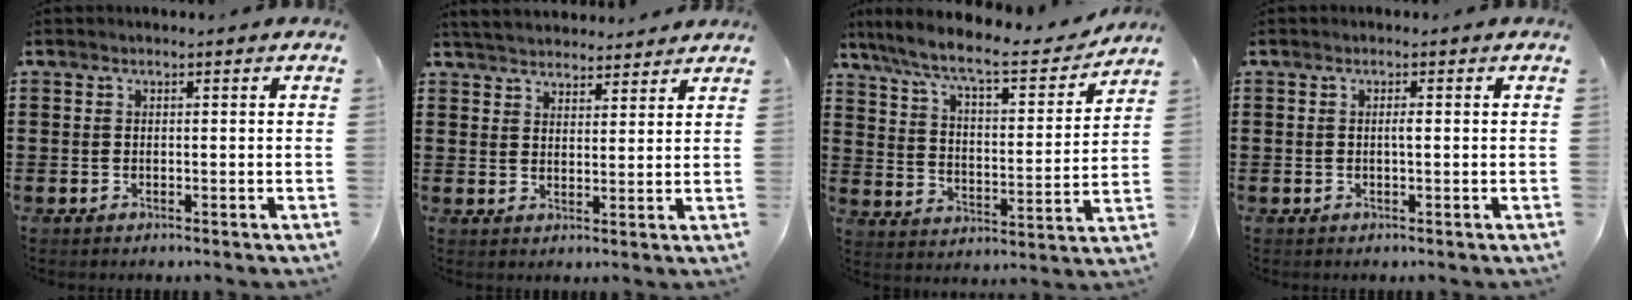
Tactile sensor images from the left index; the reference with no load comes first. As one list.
[{"total": 3.7, "force": [3.6, 0.6, 0.0], "torque": [-0.014, -0.011, 0.067]}, {"total": 8.8, "force": [7.4, 0.9, 4.6], "torque": [-0.118, -0.045, 0.123]}, {"total": 0.7, "force": [-0.1, 0.1, 0.7], "torque": [-0.014, -0.003, -0.002]}]